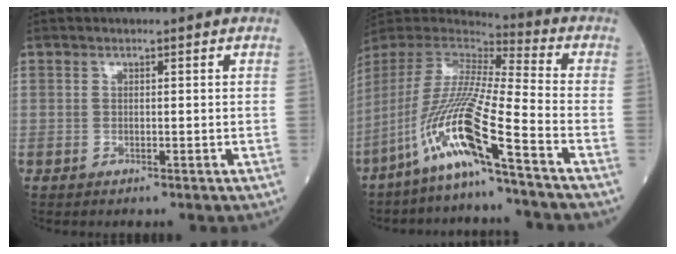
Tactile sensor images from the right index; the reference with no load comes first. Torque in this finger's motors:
{"motor_torque": [0.71, -0.75, 1.05, 0.21]}